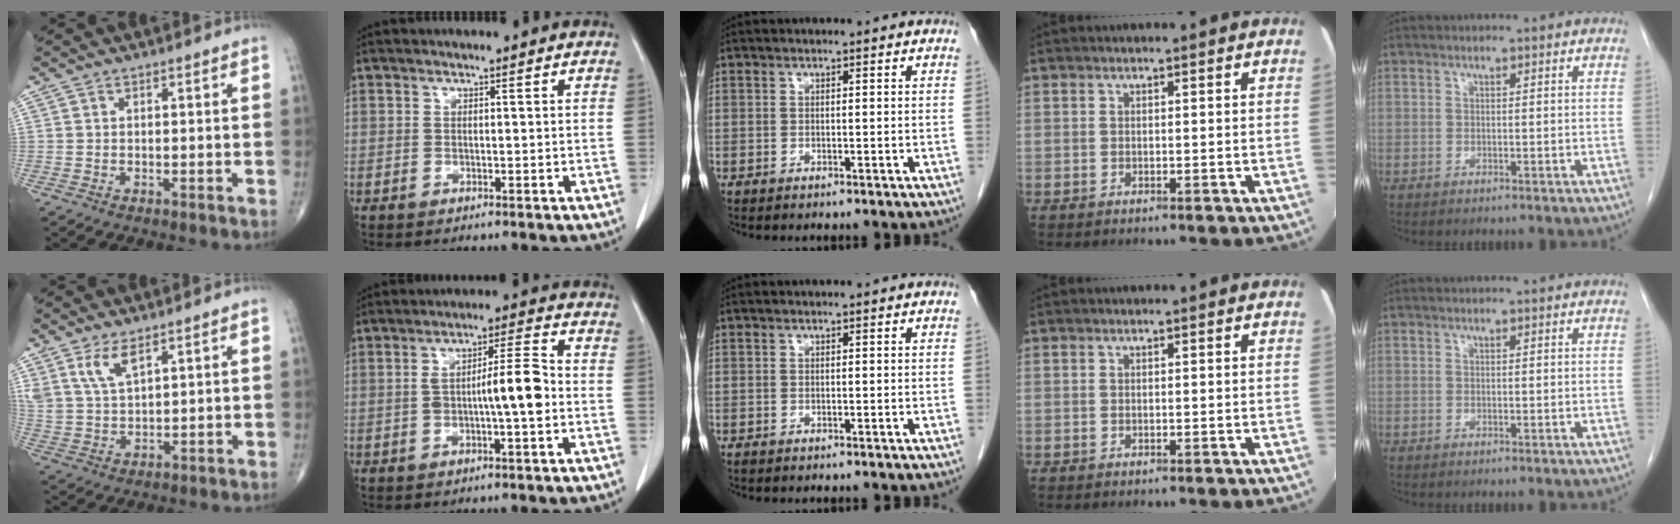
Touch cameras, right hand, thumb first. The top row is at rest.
{"thumb": {"total": 5.9, "force": [3.7, 2.2, 4.1], "torque": [-0.082, -0.019, 0.081]}, "index": {"total": 7.2, "force": [-1.1, 0.5, 7.1], "torque": [-0.122, 0.013, -0.019]}}